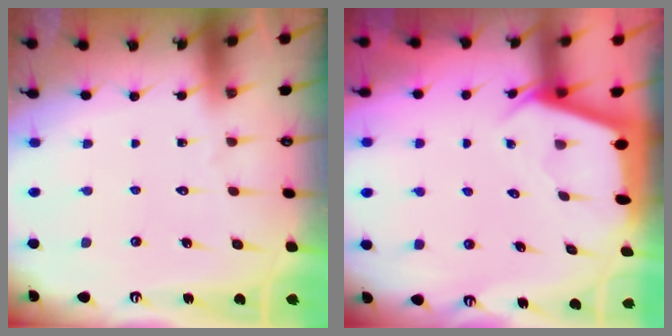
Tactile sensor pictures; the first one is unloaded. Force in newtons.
{"total": 3.2, "press": 3.2, "slide": 0.1}